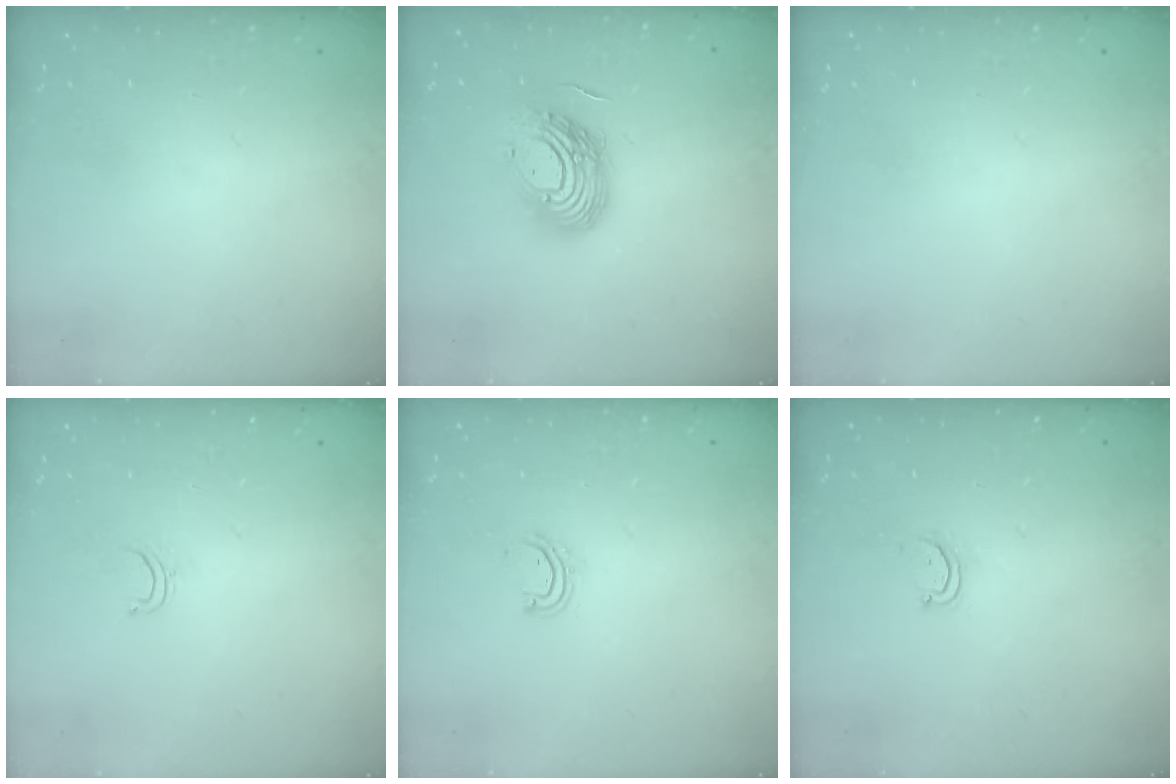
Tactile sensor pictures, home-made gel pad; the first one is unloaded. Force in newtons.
{"total": 14.8, "press": 14.7, "slide": 1.5}
{"total": 0.0}
{"total": 3.3, "press": 3.2, "slide": 0.3}
{"total": 4.0, "press": 4.0, "slide": 0.3}
{"total": 2.7, "press": 2.7, "slide": 0.3}